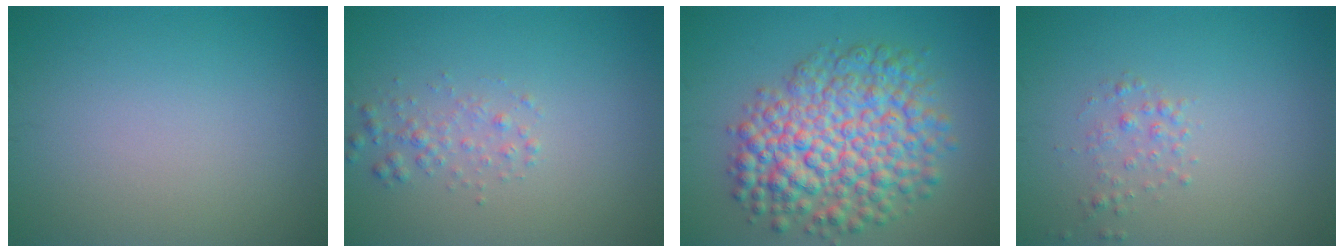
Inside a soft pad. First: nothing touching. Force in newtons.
{"total": 1.6, "press": 1.6, "slide": 0.0}
{"total": 9.4, "press": 9.4, "slide": 0.2}
{"total": 1.3, "press": 1.2, "slide": 0.1}